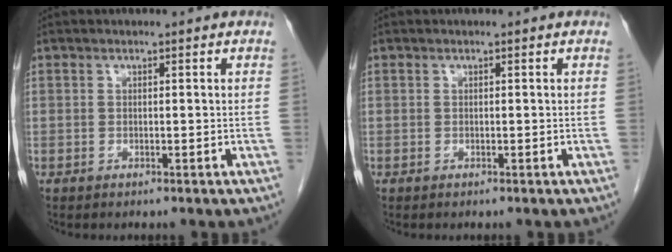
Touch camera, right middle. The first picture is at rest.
{"total": 0.0}